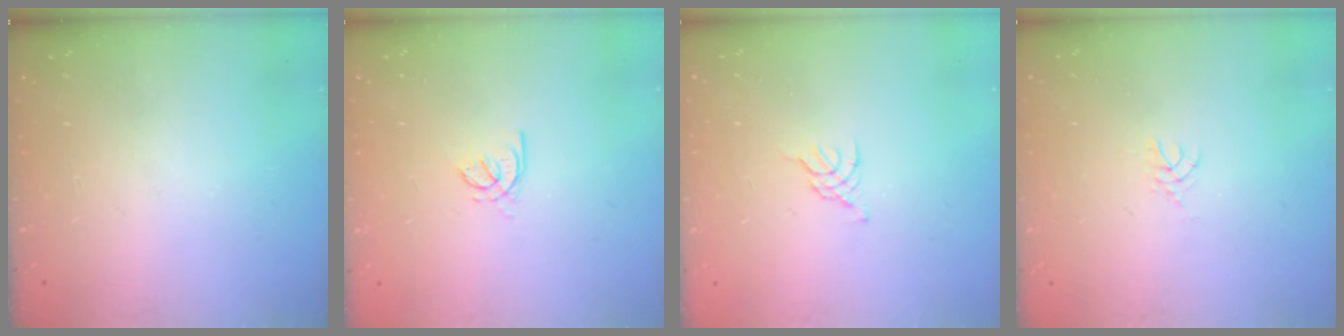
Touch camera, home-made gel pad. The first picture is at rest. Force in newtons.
{"total": 1.4, "press": 1.3, "slide": 0.4}
{"total": 0.8, "press": 0.7, "slide": 0.3}
{"total": 2.5, "press": 2.4, "slide": 0.4}